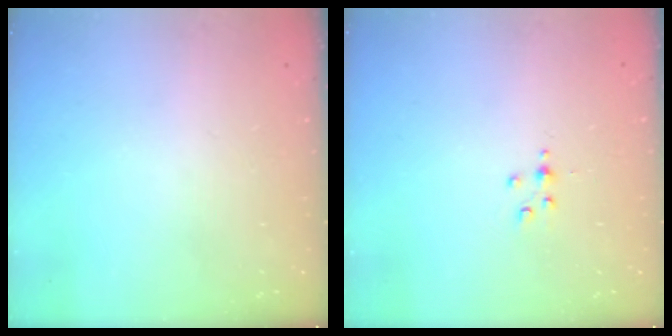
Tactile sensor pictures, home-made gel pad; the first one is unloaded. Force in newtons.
{"total": 2.7, "press": 2.7, "slide": 0.4}